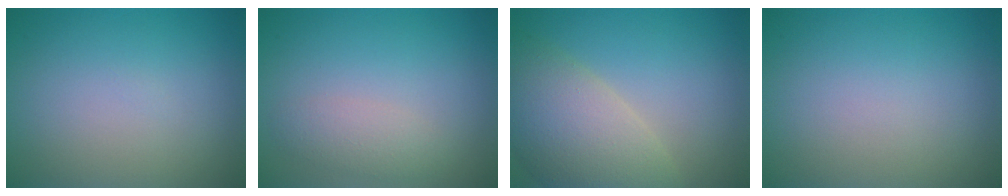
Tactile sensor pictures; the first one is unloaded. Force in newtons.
{"total": 1.9, "press": 1.9, "slide": 0.0}
{"total": 8.1, "press": 8.0, "slide": 1.0}
{"total": 0.0}